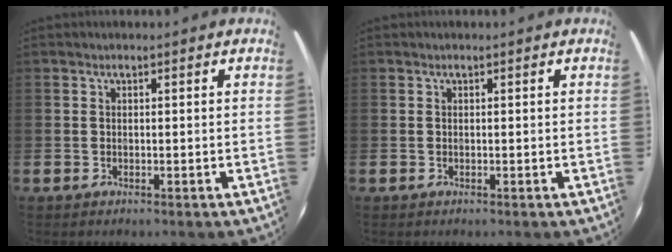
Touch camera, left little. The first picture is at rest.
{"total": 0.0}